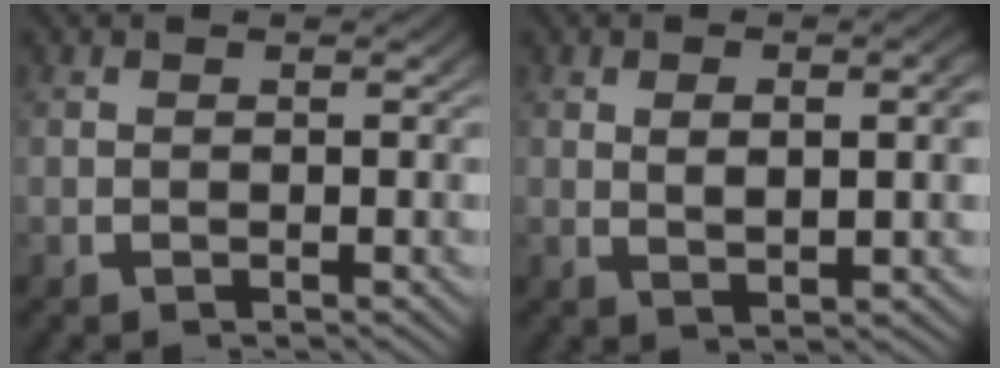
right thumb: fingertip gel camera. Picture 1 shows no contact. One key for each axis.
{"total": 2.8, "fx": 0.7, "fy": 0.9, "fz": 2.5, "tx": -0.042, "ty": -0.007, "tz": 0.022}